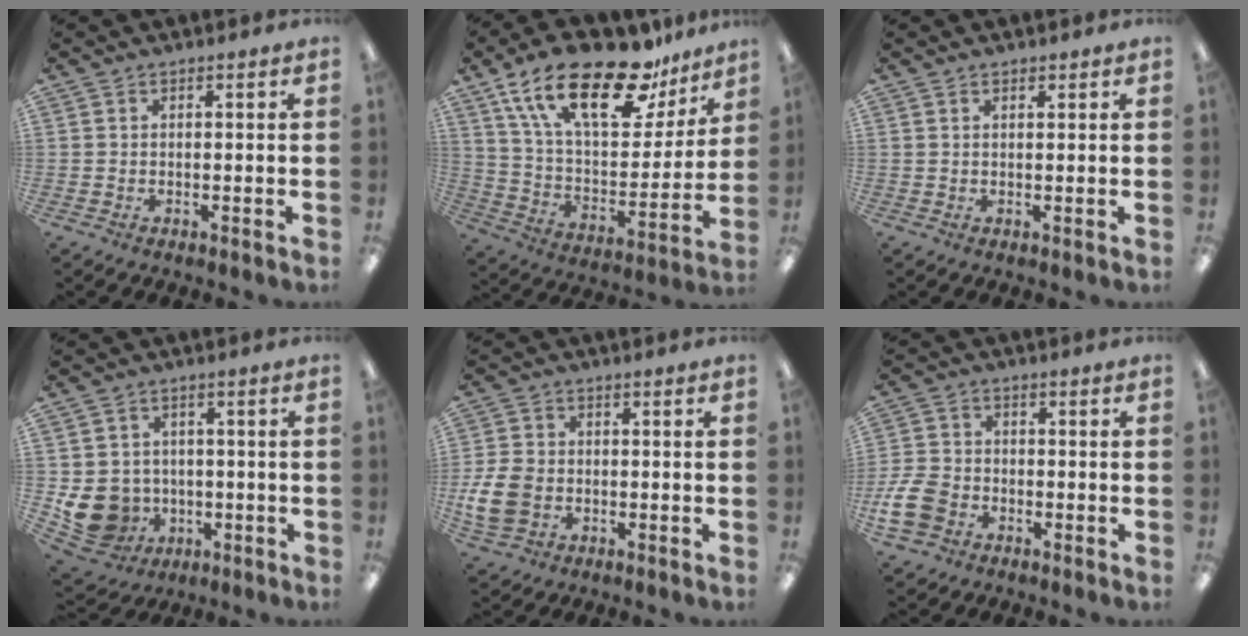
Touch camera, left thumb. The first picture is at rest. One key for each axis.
{"total": 25.5, "fx": 16.5, "fy": 10.6, "fz": 16.3, "tx": -0.270, "ty": -0.091, "tz": 0.282}
{"total": 0.7, "fx": 0.6, "fy": 0.2, "fz": 0.3, "tx": -0.006, "ty": 0.000, "tz": 0.011}
{"total": 10.9, "fx": -2.7, "fy": 9.6, "fz": 4.3, "tx": -0.117, "ty": 0.008, "tz": -0.040}
{"total": 9.0, "fx": -2.3, "fy": 6.7, "fz": 5.5, "tx": -0.133, "ty": 0.006, "tz": -0.040}
{"total": 8.4, "fx": -3.7, "fy": 6.1, "fz": 4.5, "tx": -0.105, "ty": 0.020, "tz": -0.067}